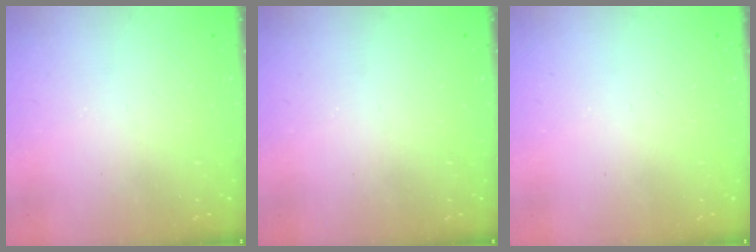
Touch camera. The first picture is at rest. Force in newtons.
{"total": 0.0}
{"total": 0.0}